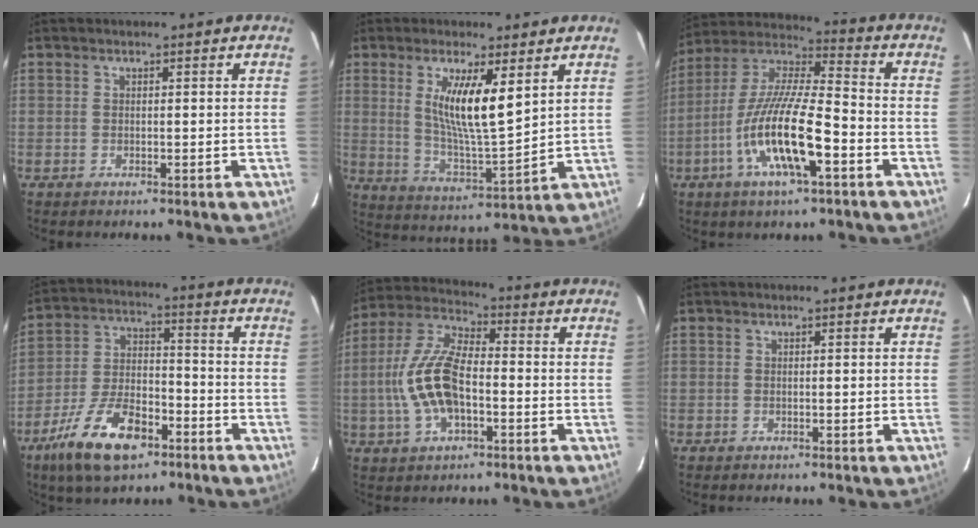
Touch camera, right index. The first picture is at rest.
{"total": 11.5, "force": [4.5, 2.1, 10.4], "torque": [-0.187, -0.014, 0.086]}
{"total": 16.9, "force": [-6.5, 3.8, 15.1], "torque": [-0.299, -0.012, -0.130]}
{"total": 15.4, "force": [-9.3, 6.7, 10.3], "torque": [-0.217, -0.008, -0.165]}
{"total": 13.6, "force": [-2.7, 6.2, 11.8], "torque": [-0.252, 0.008, -0.051]}
{"total": 0.0}